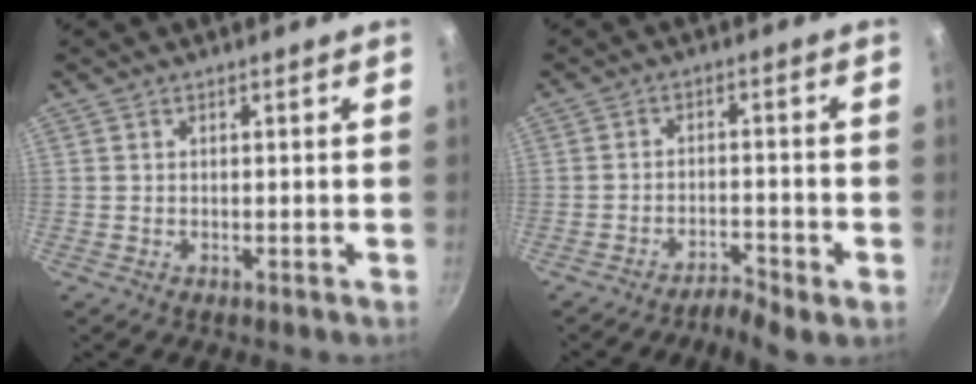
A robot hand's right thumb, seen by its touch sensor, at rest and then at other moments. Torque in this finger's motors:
{"motor_torque": [-0.09, 0.04, -0.01, -0.09, 0.07]}